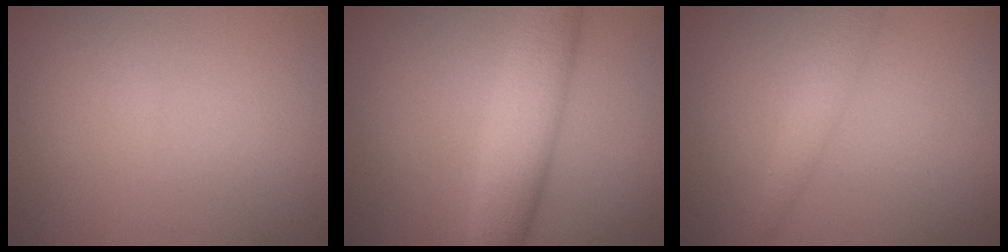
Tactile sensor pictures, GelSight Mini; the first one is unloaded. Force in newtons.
{"total": 5.8, "press": 5.8, "slide": 0.1}
{"total": 1.8, "press": 1.8, "slide": 0.0}